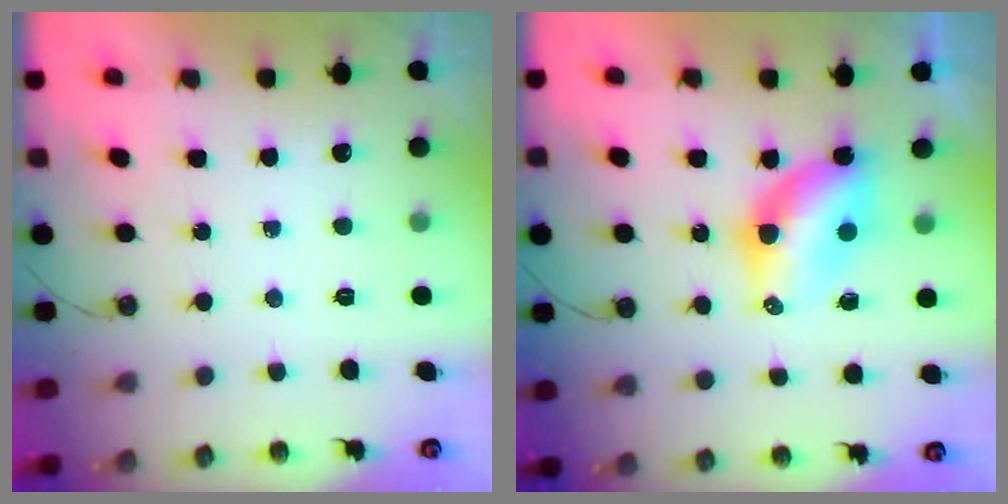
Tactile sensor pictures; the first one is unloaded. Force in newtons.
{"total": 6.7, "press": 6.7, "slide": 0.6}